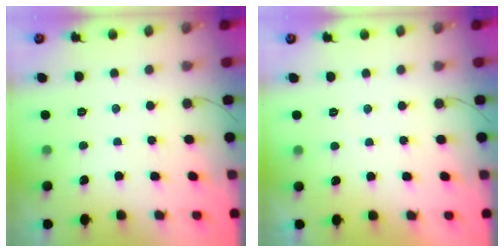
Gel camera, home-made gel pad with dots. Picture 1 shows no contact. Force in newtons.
{"total": 0.9, "press": 0.8, "slide": 0.4}